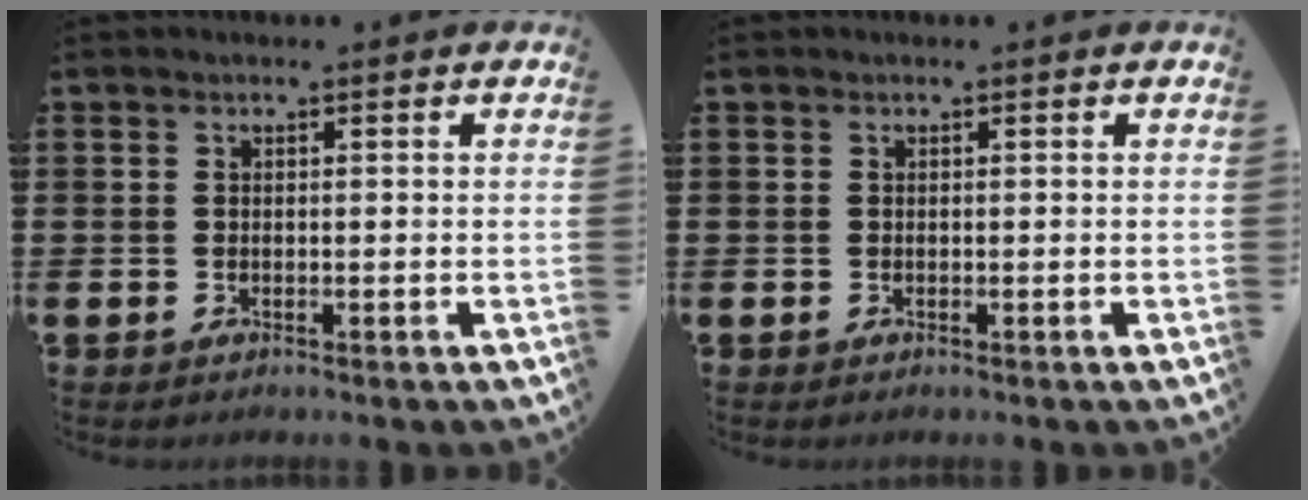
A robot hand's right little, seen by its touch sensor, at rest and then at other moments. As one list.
[{"total": 0.0}]